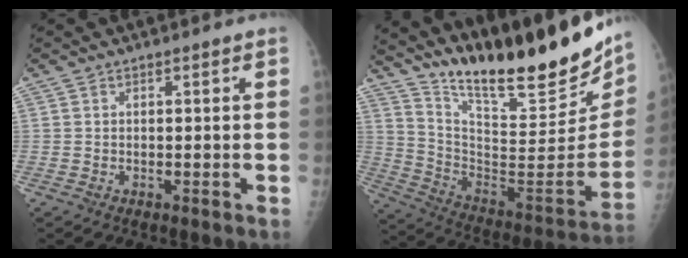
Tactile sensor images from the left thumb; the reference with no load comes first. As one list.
[{"total": 29.4, "force": [22.5, 6.3, 17.9], "torque": [-0.255, -0.121, 0.347]}]